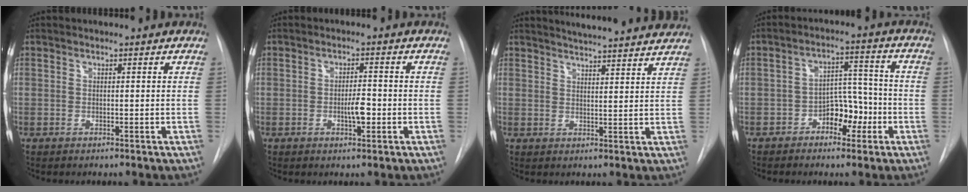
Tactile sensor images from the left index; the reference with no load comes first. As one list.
[{"total": 3.2, "force": [-1.1, 0.9, 2.8], "torque": [-0.046, -0.002, -0.017]}, {"total": 14.2, "force": [13.5, 0.7, 4.5], "torque": [-0.065, -0.010, 0.164]}, {"total": 6.5, "force": [-3.2, 3.7, 4.3], "torque": [-0.060, 0.022, -0.053]}]